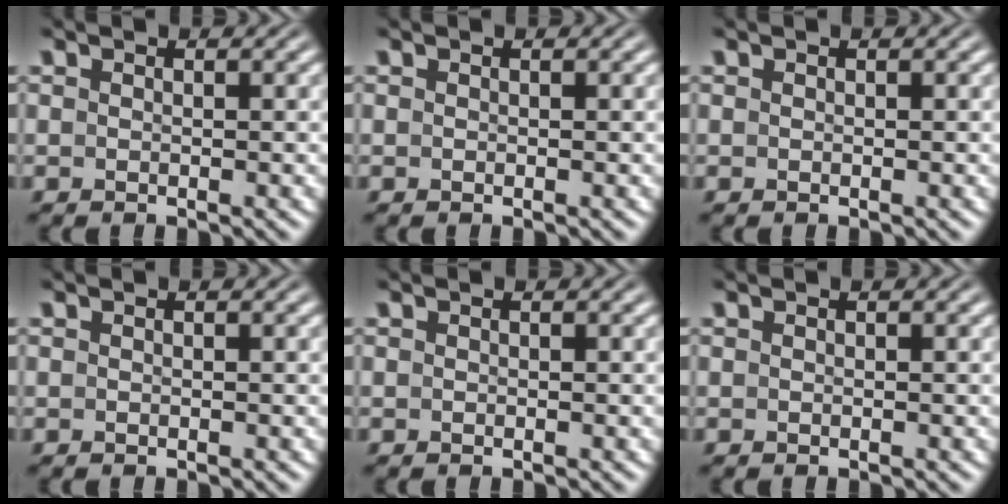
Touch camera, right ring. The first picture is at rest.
{"total": 0.0}
{"total": 0.0}
{"total": 0.0}
{"total": 0.0}
{"total": 0.0}